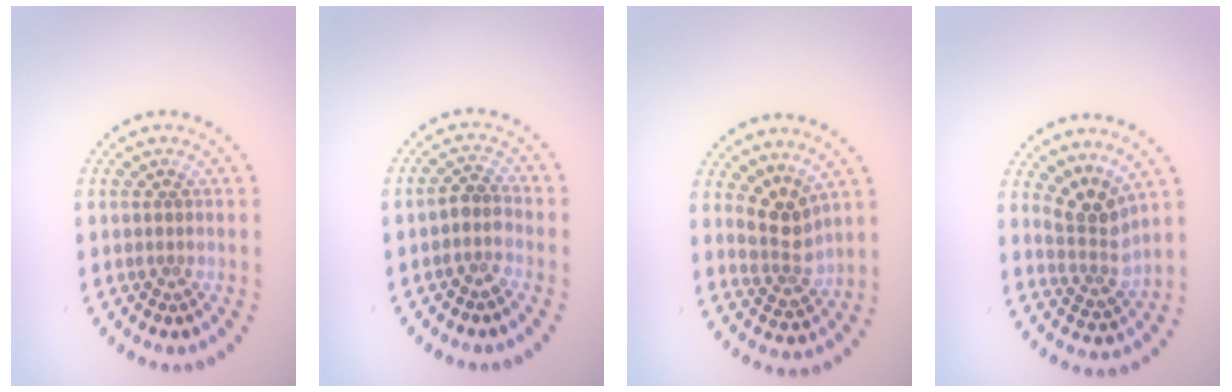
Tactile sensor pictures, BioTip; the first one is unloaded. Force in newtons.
{"total": 1.8, "press": 1.6, "slide": 0.9}
{"total": 2.9, "press": 2.5, "slide": 1.5}
{"total": 3.3, "press": 2.3, "slide": 2.3}